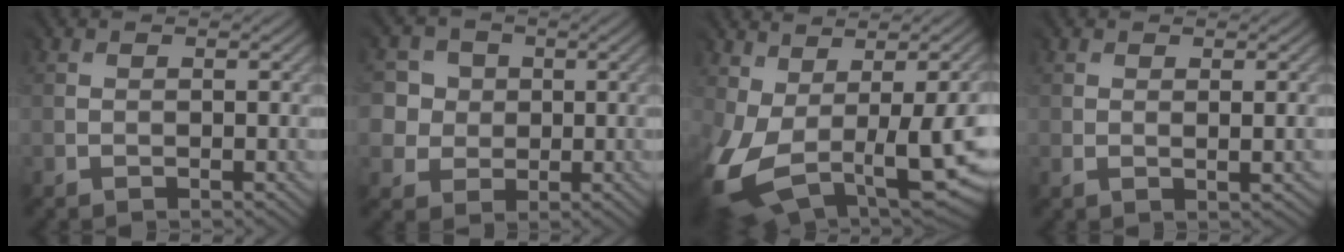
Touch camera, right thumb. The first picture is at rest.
{"total": 5.0, "force": [1.0, 4.8, -0.2], "torque": [-0.028, 0.005, 0.006]}
{"total": 10.7, "force": [-2.5, 5.2, 9.0], "torque": [-0.230, -0.049, -0.021]}
{"total": 0.8, "force": [0.6, -0.3, 0.3], "torque": [-0.016, 0.001, 0.011]}